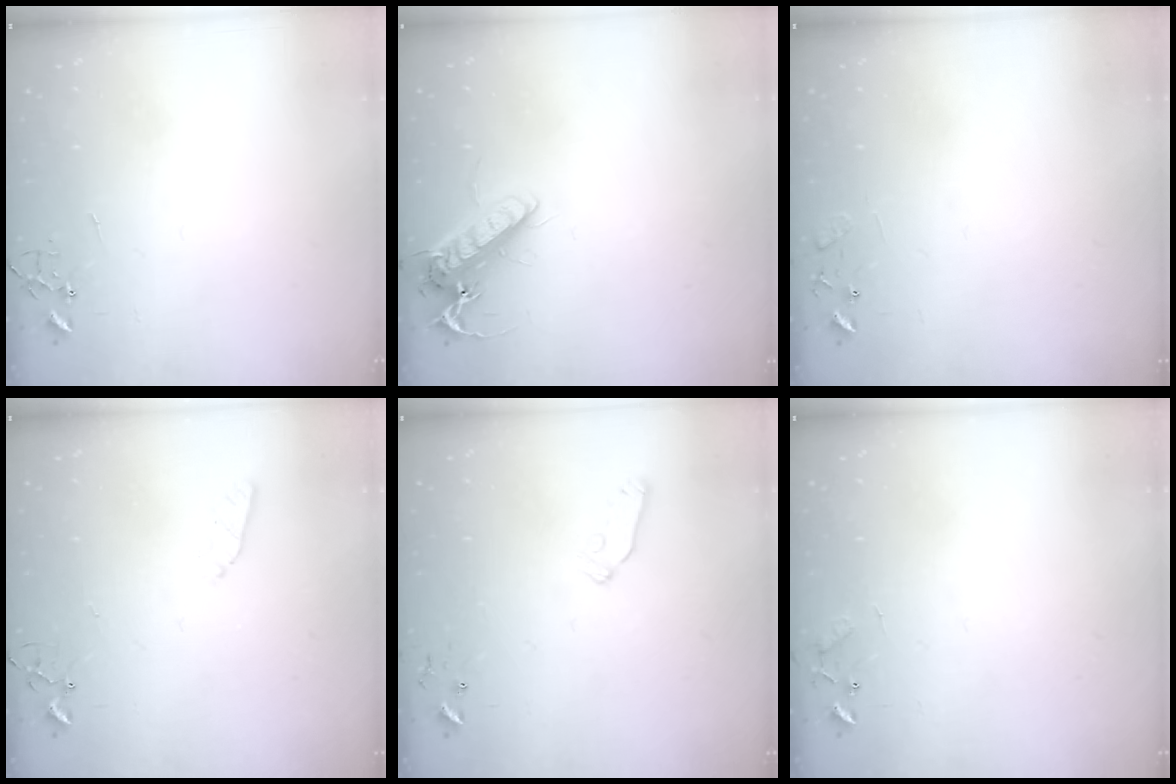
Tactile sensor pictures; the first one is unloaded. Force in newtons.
{"total": 13.5, "press": 13.3, "slide": 2.1}
{"total": 7.7, "press": 7.7, "slide": 0.6}
{"total": 3.5, "press": 3.4, "slide": 0.5}
{"total": 6.8, "press": 6.7, "slide": 0.8}
{"total": 7.6, "press": 7.5, "slide": 0.6}